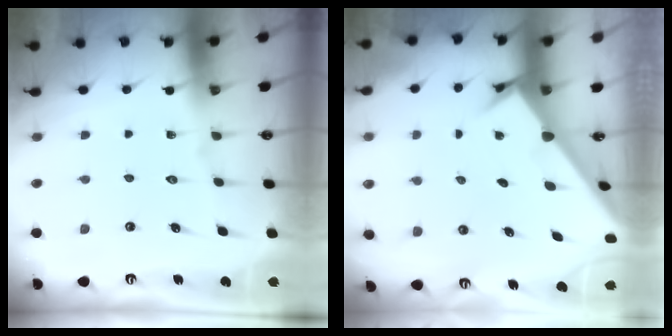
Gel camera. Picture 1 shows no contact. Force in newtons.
{"total": 2.6, "press": 2.5, "slide": 0.3}